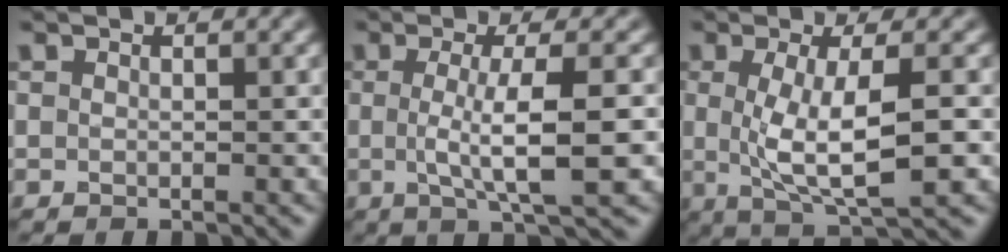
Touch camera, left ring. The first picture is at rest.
{"total": 5.9, "force": [-0.3, 1.3, 5.7], "torque": [-0.092, -0.003, -0.007]}
{"total": 6.4, "force": [-0.2, 1.6, 6.2], "torque": [-0.111, -0.008, -0.001]}